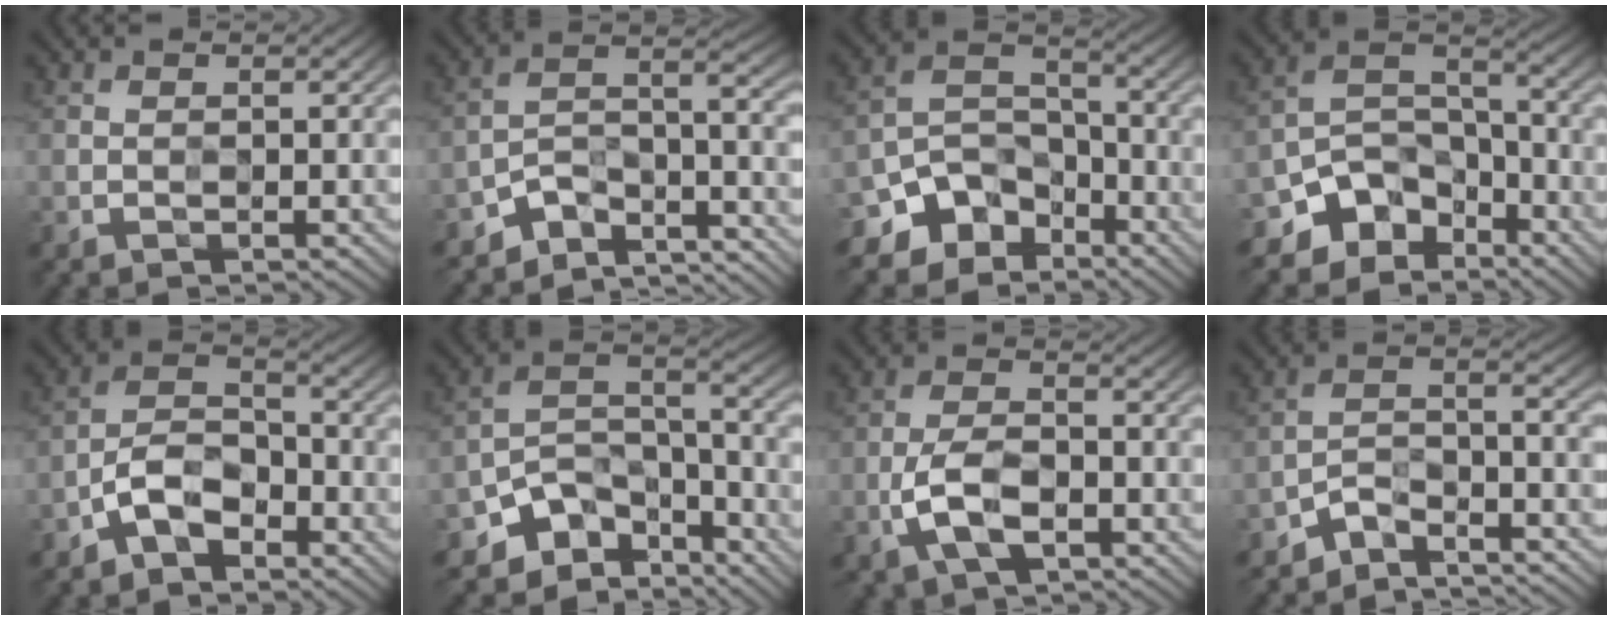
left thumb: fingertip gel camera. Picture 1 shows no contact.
{"total": 9.2, "force": [-7.5, 3.1, 4.3], "torque": [-0.061, -0.004, -0.147]}
{"total": 11.1, "force": [-8.2, 6.7, 3.5], "torque": [-0.084, -0.008, -0.143]}
{"total": 10.1, "force": [-7.5, 5.7, 3.7], "torque": [-0.072, 0.000, -0.141]}
{"total": 5.9, "force": [-3.4, 3.1, 3.7], "torque": [-0.063, 0.012, -0.079]}
{"total": 9.5, "force": [-7.0, 4.9, 4.1], "torque": [-0.065, -0.005, -0.132]}
{"total": 6.3, "force": [-2.6, 3.2, 4.9], "torque": [-0.106, -0.001, -0.057]}
{"total": 6.8, "force": [-5.8, 1.7, 2.9], "torque": [-0.054, -0.002, -0.115]}